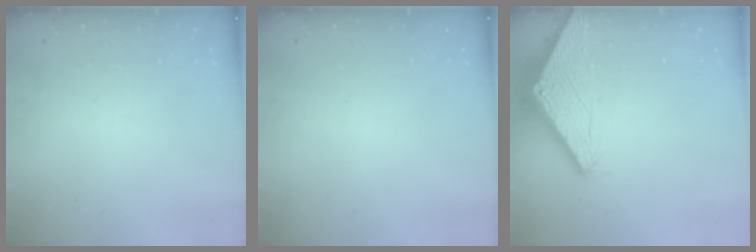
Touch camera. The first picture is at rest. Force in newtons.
{"total": 0.0}
{"total": 2.8, "press": 2.8, "slide": 0.2}